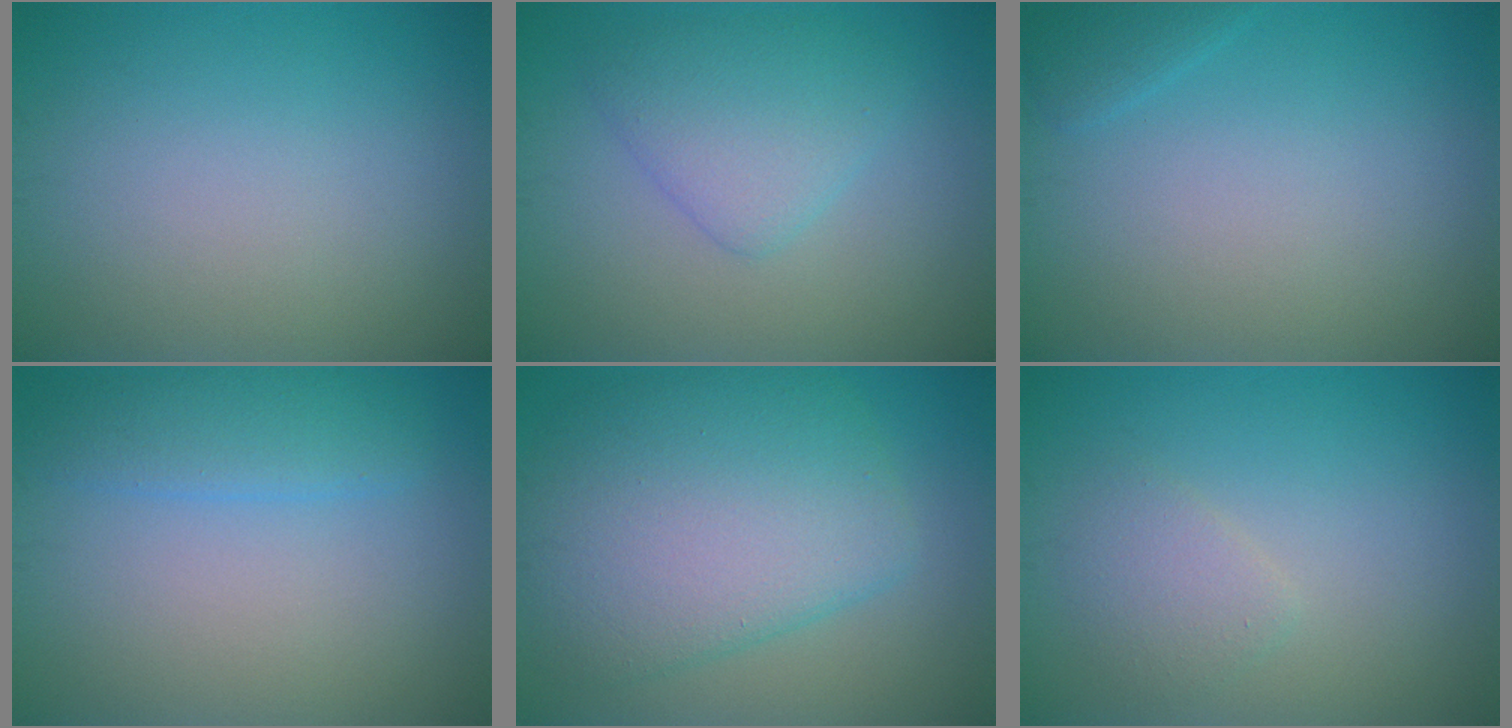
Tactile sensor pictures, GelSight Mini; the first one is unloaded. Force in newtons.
{"total": 3.5, "press": 3.5, "slide": 0.2}
{"total": 1.1, "press": 1.1, "slide": 0.1}
{"total": 2.8, "press": 2.8, "slide": 0.3}
{"total": 8.8, "press": 8.8, "slide": 0.2}
{"total": 1.8, "press": 1.8, "slide": 0.2}